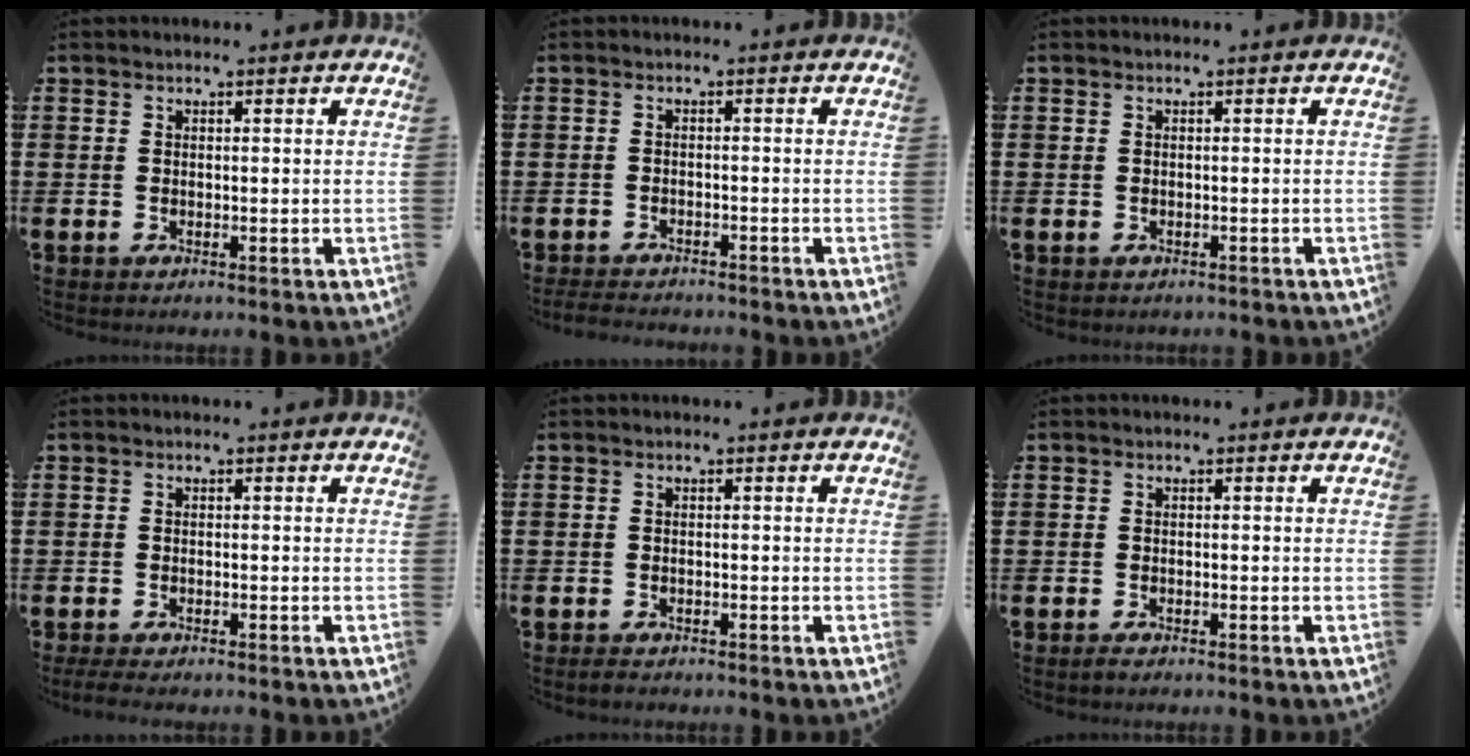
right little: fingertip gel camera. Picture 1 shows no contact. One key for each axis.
{"total": 1.5, "fx": -1.5, "fy": 0.2, "fz": 0.2, "tx": -0.006, "ty": 0.004, "tz": -0.032}
{"total": 0.0}
{"total": 1.0, "fx": -0.7, "fy": 0.2, "fz": 0.7, "tx": -0.013, "ty": 0.000, "tz": -0.013}
{"total": 0.6, "fx": -0.4, "fy": 0.3, "fz": 0.3, "tx": -0.009, "ty": 0.000, "tz": -0.009}
{"total": 0.7, "fx": -0.5, "fy": 0.2, "fz": 0.4, "tx": -0.008, "ty": -0.002, "tz": -0.010}